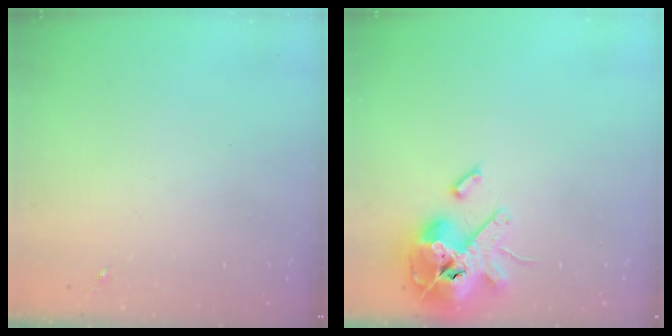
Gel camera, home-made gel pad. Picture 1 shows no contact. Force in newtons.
{"total": 15.4, "press": 15.2, "slide": 2.6}